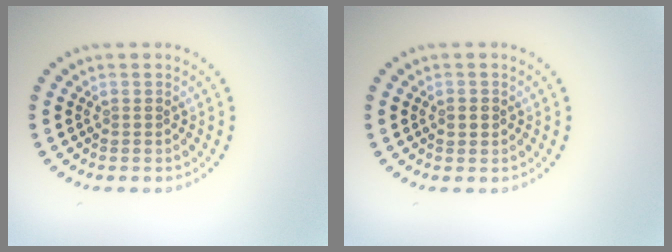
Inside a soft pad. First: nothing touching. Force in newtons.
{"total": 1.1, "press": 1.0, "slide": 0.2}